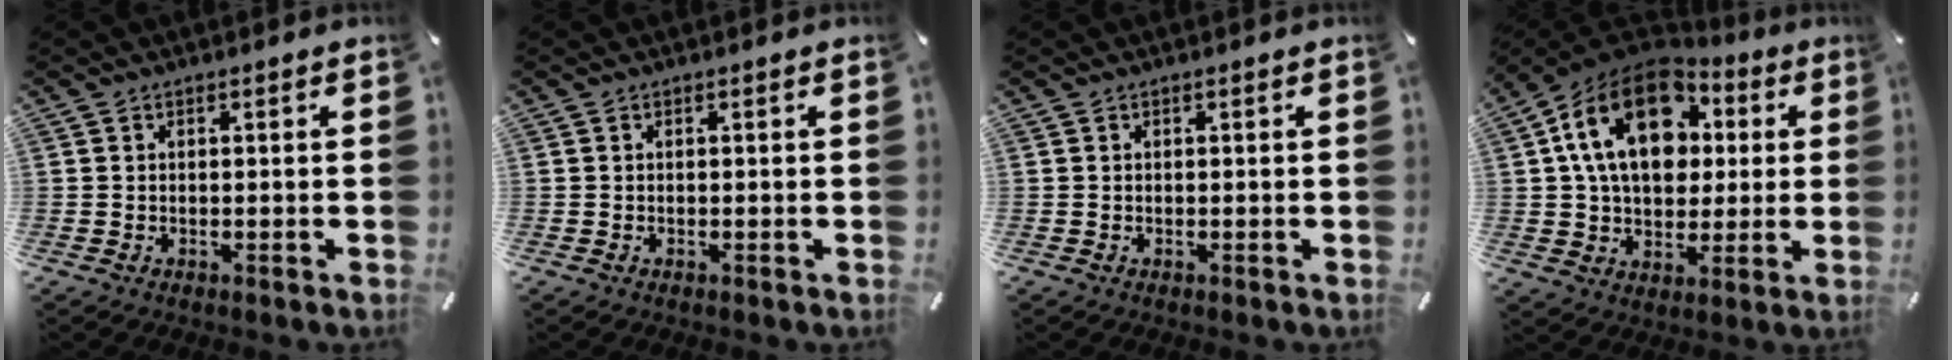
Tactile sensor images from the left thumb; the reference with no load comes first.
{"total": 0.0}
{"total": 0.0}
{"total": 20.2, "force": [6.2, 14.1, 13.0], "torque": [-0.237, -0.015, 0.106]}